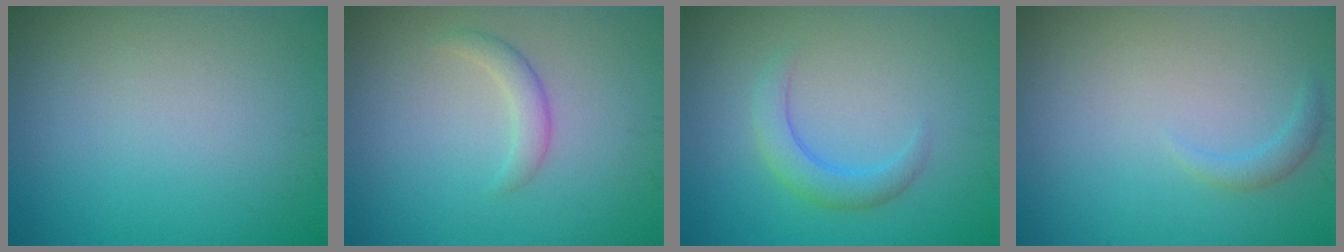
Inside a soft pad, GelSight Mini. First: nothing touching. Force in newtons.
{"total": 1.6, "press": 1.6, "slide": 0.1}
{"total": 2.4, "press": 2.4, "slide": 0.0}
{"total": 1.2, "press": 1.2, "slide": 0.2}